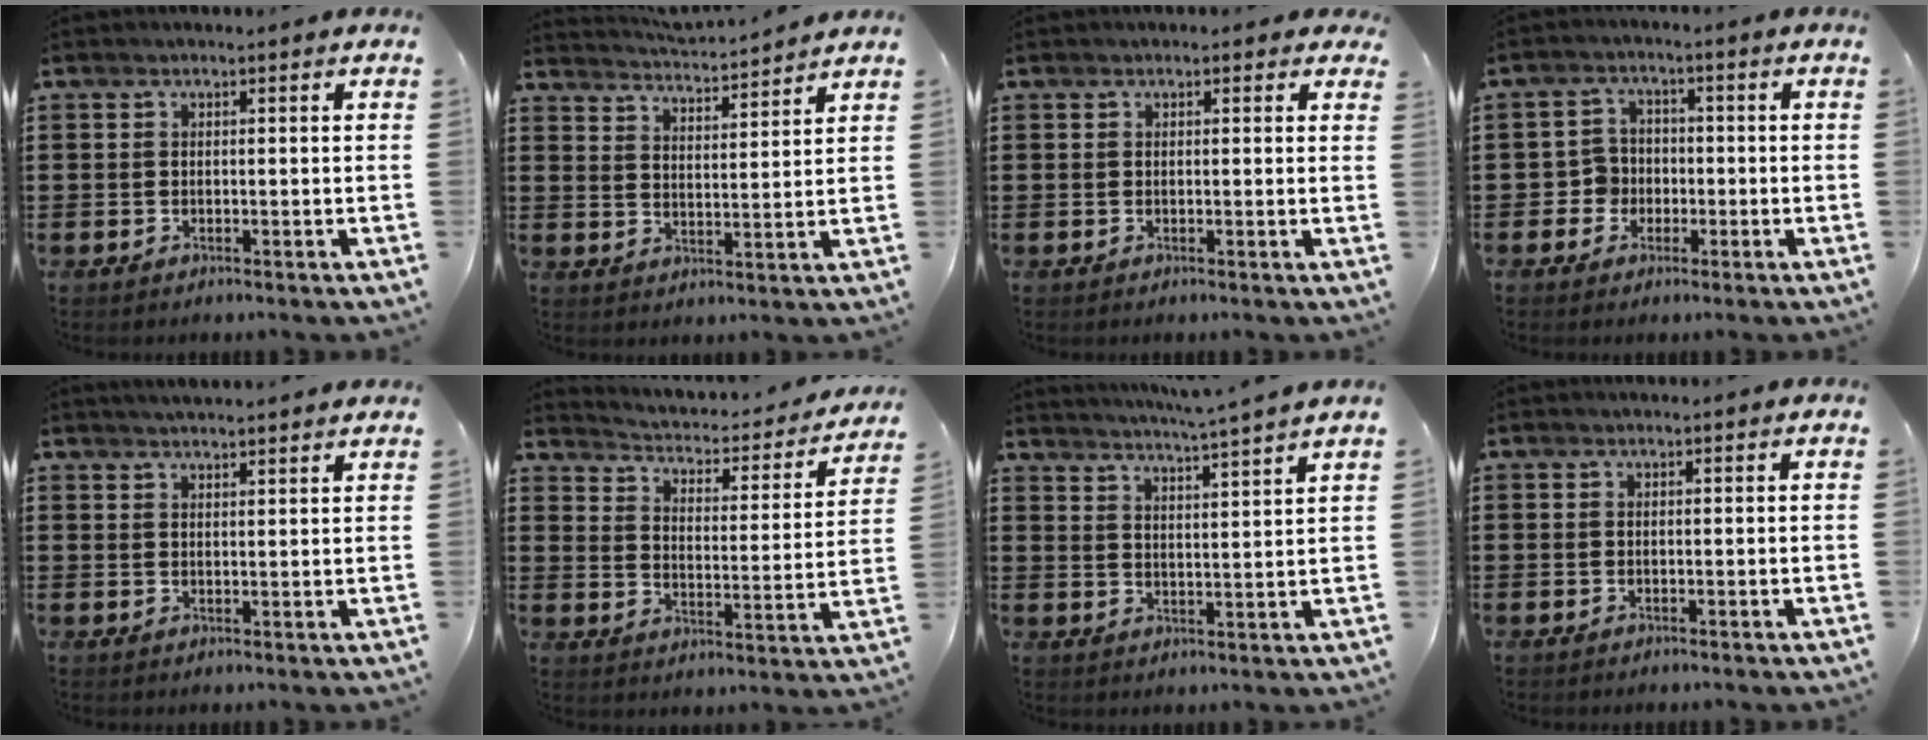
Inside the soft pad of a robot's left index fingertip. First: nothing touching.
{"total": 3.3, "force": [3.3, -0.5, 0.0], "torque": [-0.019, -0.029, 0.052]}
{"total": 0.7, "force": [0.3, 0.5, 0.3], "torque": [-0.007, 0.007, 0.005]}
{"total": 4.0, "force": [-1.4, 3.6, 0.9], "torque": [-0.039, 0.004, -0.033]}
{"total": 2.2, "force": [2.2, -0.3, 0.1], "torque": [-0.008, -0.004, 0.041]}
{"total": 2.0, "force": [1.8, 0.5, 0.5], "torque": [-0.028, -0.025, 0.019]}
{"total": 4.1, "force": [3.8, -1.3, 1.0], "torque": [-0.034, -0.028, 0.061]}
{"total": 0.0}